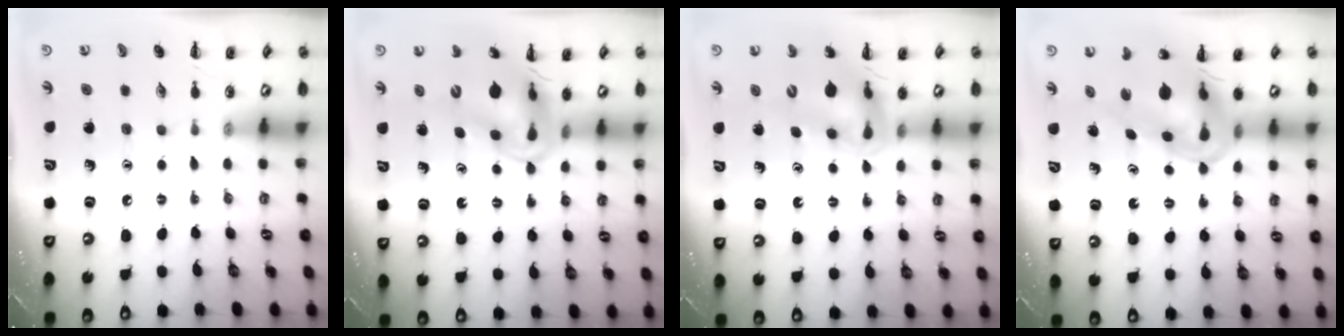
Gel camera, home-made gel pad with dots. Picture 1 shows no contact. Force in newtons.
{"total": 13.3, "press": 12.7, "slide": 4.0}
{"total": 13.1, "press": 12.5, "slide": 3.8}
{"total": 10.6, "press": 10.1, "slide": 3.2}